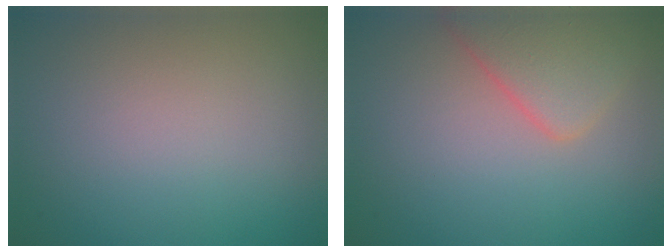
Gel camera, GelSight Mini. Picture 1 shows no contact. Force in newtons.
{"total": 3.9, "press": 3.9, "slide": 0.3}